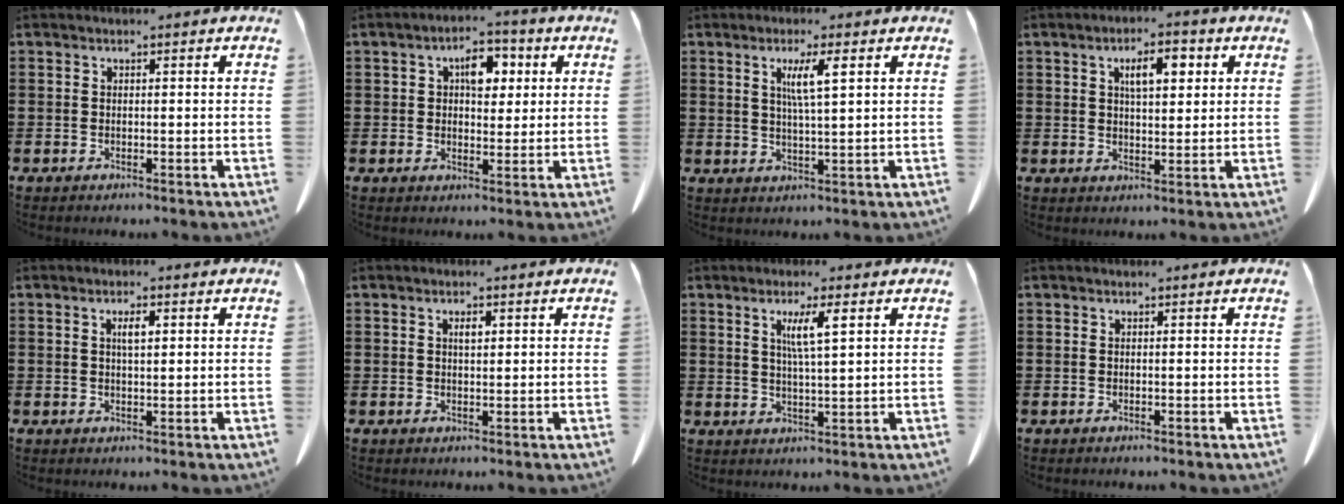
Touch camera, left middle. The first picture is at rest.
{"total": 5.4, "force": [1.9, 3.3, 3.9], "torque": [-0.062, 0.008, 0.023]}
{"total": 4.7, "force": [2.0, 0.3, 4.2], "torque": [-0.088, 0.001, 0.030]}
{"total": 5.4, "force": [2.2, 2.0, 4.4], "torque": [-0.067, 0.001, 0.031]}
{"total": 2.3, "force": [0.8, 0.7, 2.1], "torque": [-0.033, 0.001, 0.009]}
{"total": 1.6, "force": [0.5, 0.5, 1.4], "torque": [-0.020, 0.001, 0.006]}
{"total": 4.8, "force": [2.1, 0.4, 4.2], "torque": [-0.081, -0.002, 0.031]}
{"total": 0.0}